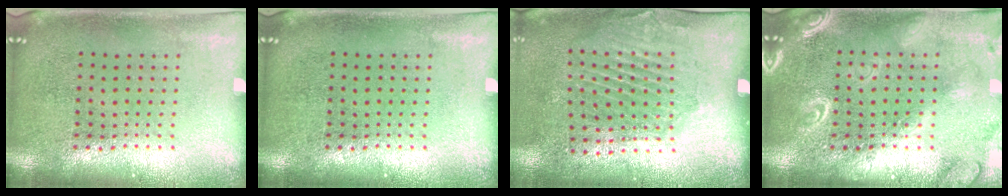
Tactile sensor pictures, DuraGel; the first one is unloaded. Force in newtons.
{"total": 0.0}
{"total": 1.9, "press": 1.2, "slide": 1.5}
{"total": 3.9, "press": 3.8, "slide": 0.6}